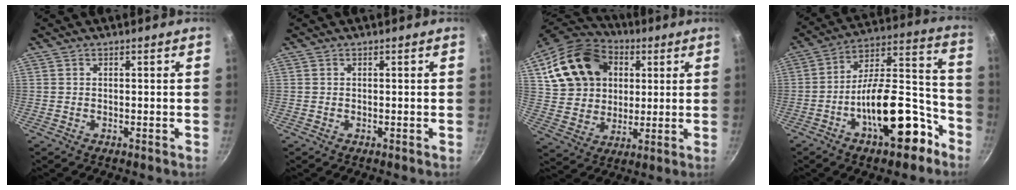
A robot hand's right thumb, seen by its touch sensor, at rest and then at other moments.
{"total": 0.0}
{"total": 20.0, "force": [6.3, 15.6, 10.7], "torque": [-0.184, 0.010, 0.117]}
{"total": 20.4, "force": [-9.5, 9.0, 15.6], "torque": [-0.191, 0.090, -0.148]}